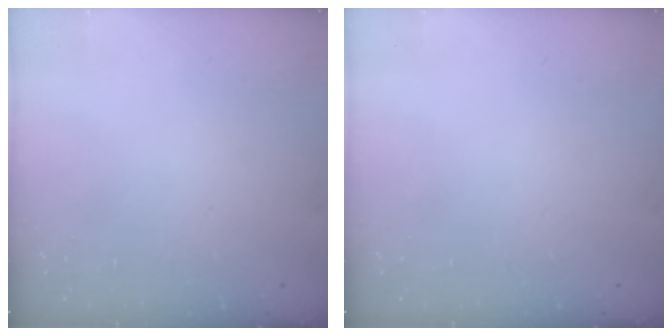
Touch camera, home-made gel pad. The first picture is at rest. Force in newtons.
{"total": 0.0}